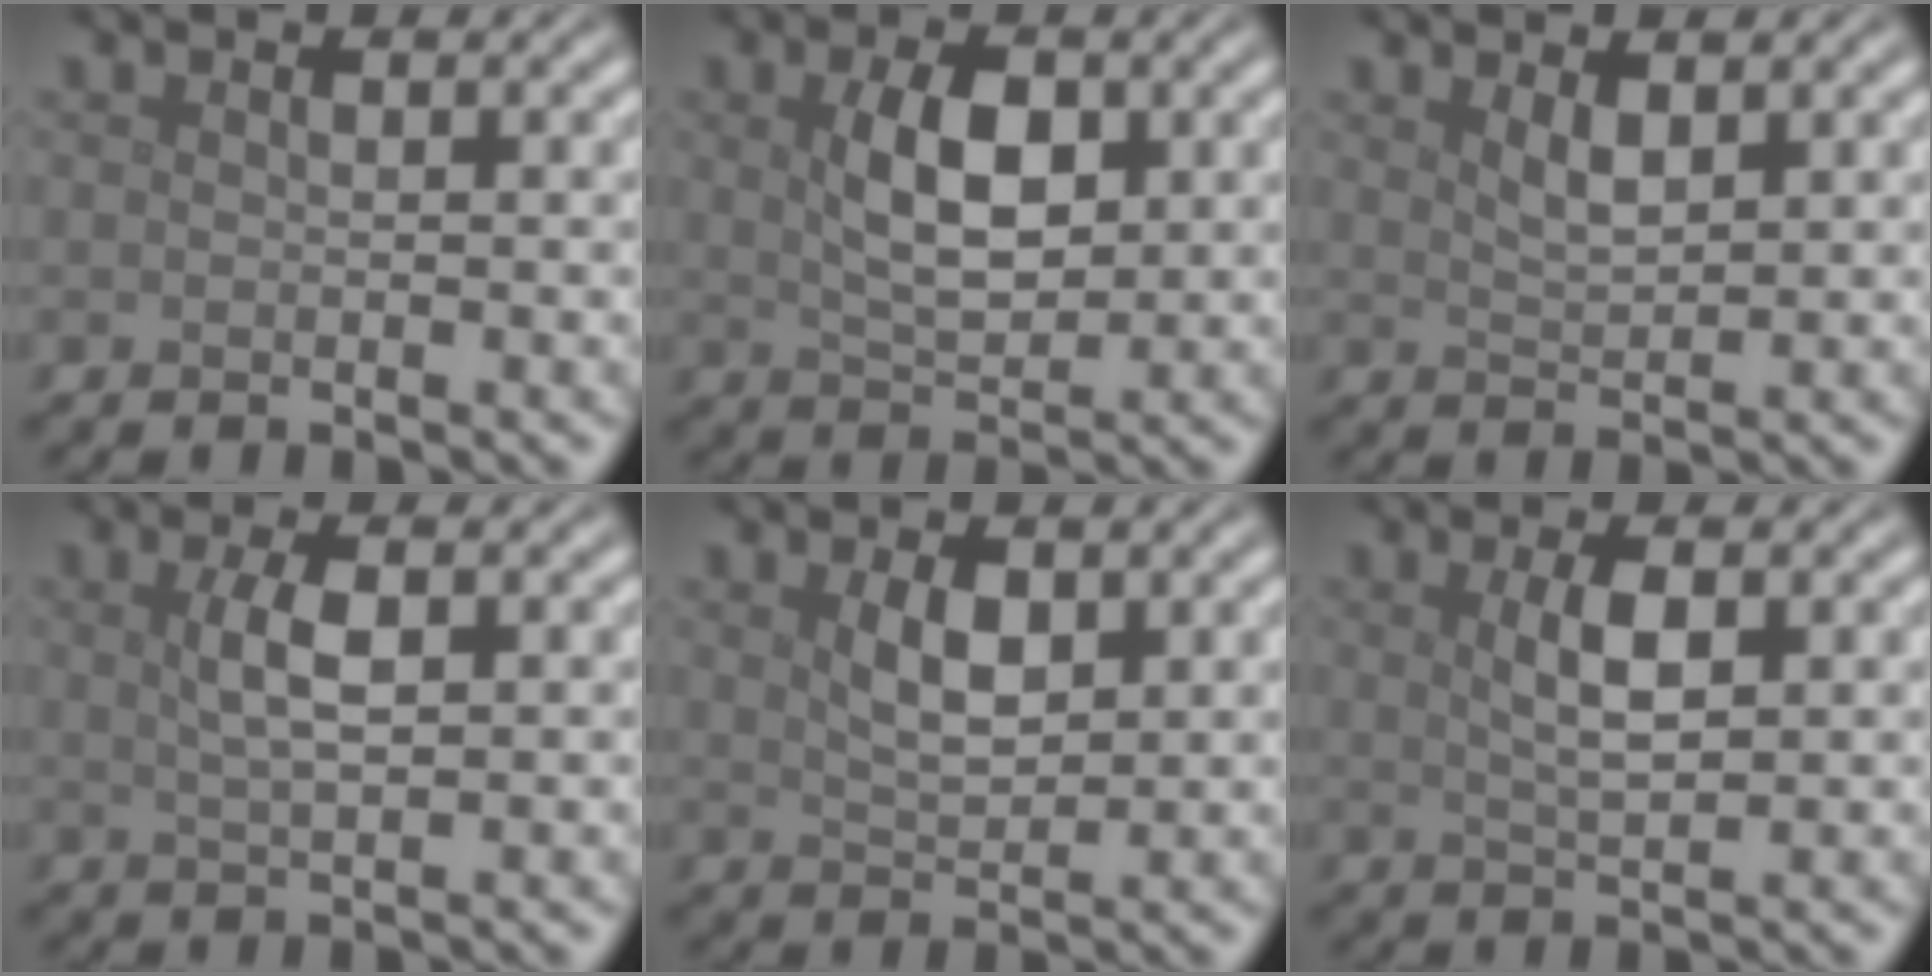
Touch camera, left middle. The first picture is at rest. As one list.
[{"total": 4.6, "force": [1.0, 2.4, 3.7], "torque": [-0.076, 0.000, 0.021]}, {"total": 1.8, "force": [1.1, 0.5, 1.3], "torque": [-0.026, -0.003, 0.025]}, {"total": 2.8, "force": [0.7, 0.9, 2.5], "torque": [-0.050, 0.003, 0.014]}, {"total": 2.7, "force": [1.0, 1.3, 2.1], "torque": [-0.046, -0.002, 0.023]}, {"total": 2.8, "force": [0.8, 0.9, 2.6], "torque": [-0.050, 0.001, 0.017]}]